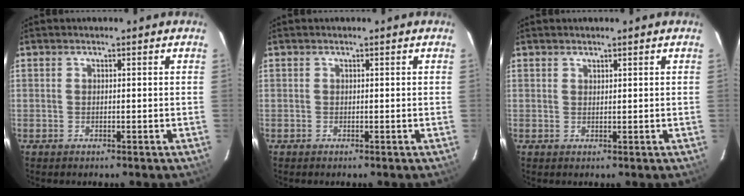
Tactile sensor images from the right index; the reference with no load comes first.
{"total": 0.0}
{"total": 0.7, "force": [0.6, 0.2, 0.1], "torque": [-0.002, 0.002, 0.013]}